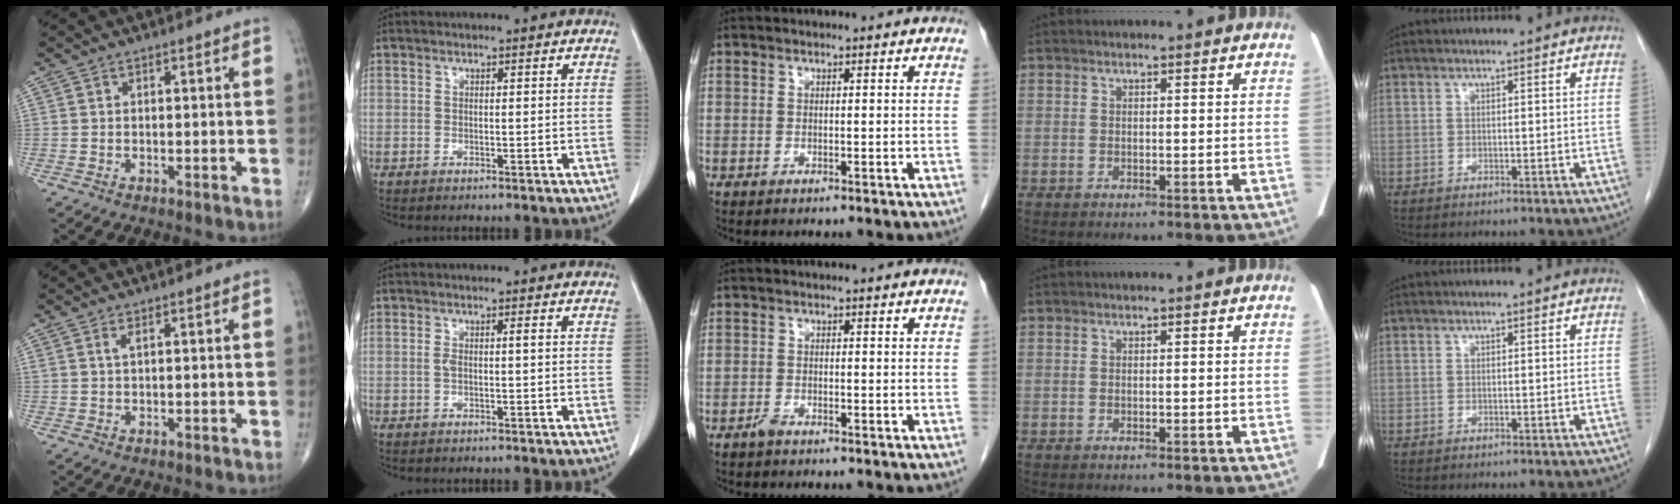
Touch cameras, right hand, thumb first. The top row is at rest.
{"thumb": {"total": 1.0, "force": [0.5, 0.2, 0.8], "torque": [-0.021, 0.003, 0.012]}, "index": {"total": 1.6, "force": [0.0, 0.2, 1.6], "torque": [-0.036, 0.004, 0.002]}, "middle": {"total": 1.2, "force": [-1.0, 0.3, 0.6], "torque": [-0.016, -0.001, -0.018]}}